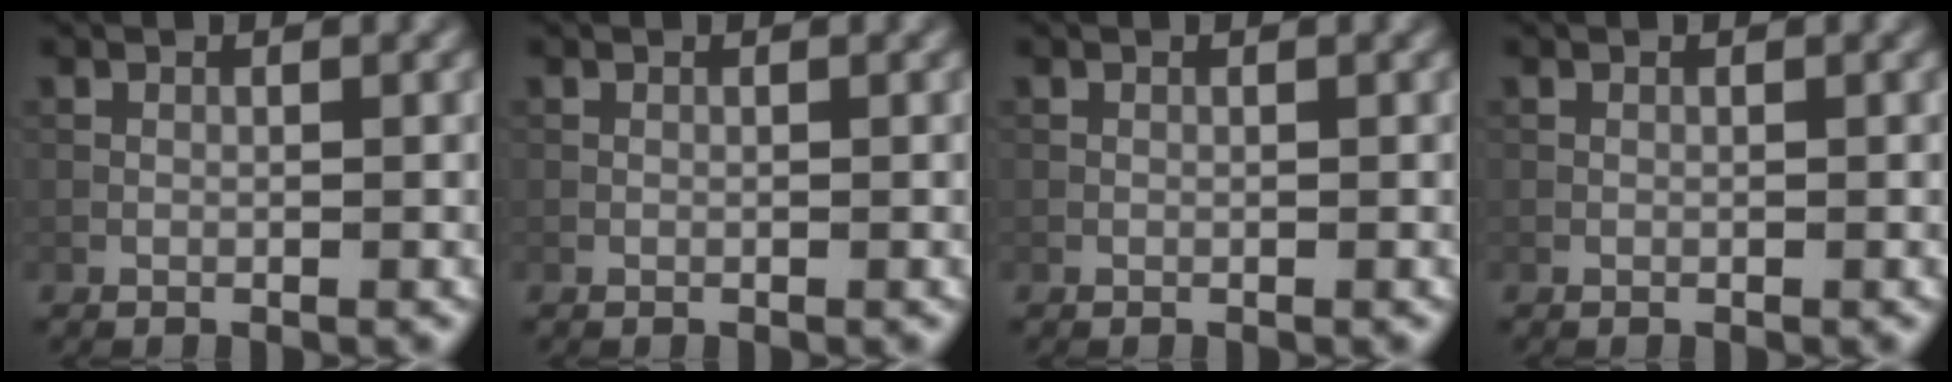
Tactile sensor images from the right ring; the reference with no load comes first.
{"total": 0.0}
{"total": 0.0}
{"total": 0.0}